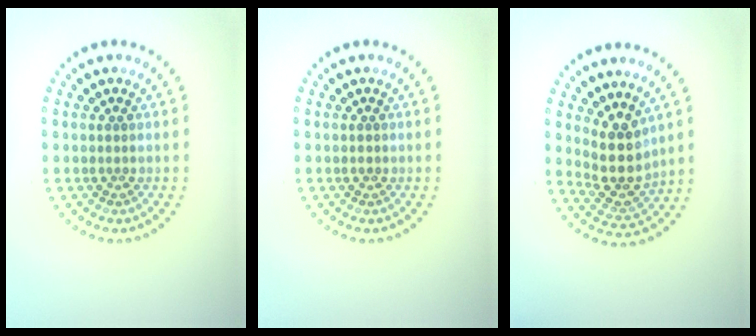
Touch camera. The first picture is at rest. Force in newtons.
{"total": 0.7, "press": 0.7, "slide": 0.1}
{"total": 4.0, "press": 3.2, "slide": 2.3}